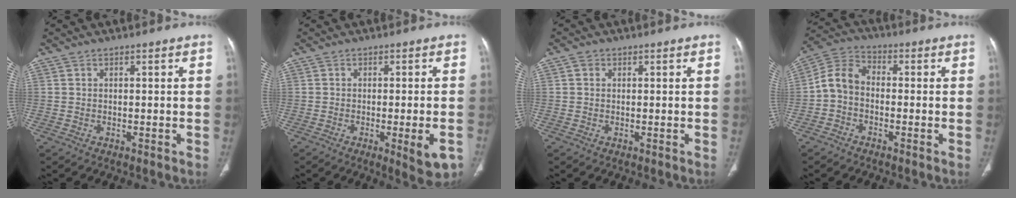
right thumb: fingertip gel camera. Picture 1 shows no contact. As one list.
[{"total": 7.0, "force": [-2.7, 1.7, 6.3], "torque": [-0.077, -0.001, -0.029]}, {"total": 1.1, "force": [0.4, 0.7, 0.8], "torque": [-0.021, 0.009, 0.010]}, {"total": 6.8, "force": [-1.3, 5.1, 4.4], "torque": [-0.074, 0.028, -0.043]}]